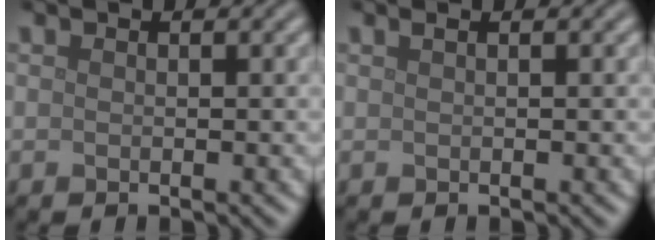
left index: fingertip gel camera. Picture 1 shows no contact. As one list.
[{"total": 0.7, "force": [0.3, 0.3, 0.6], "torque": [-0.008, 0.003, 0.003]}]